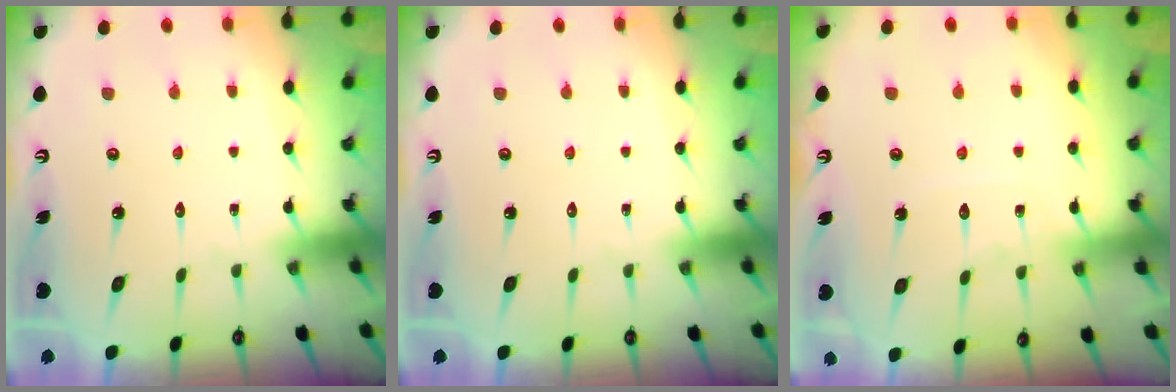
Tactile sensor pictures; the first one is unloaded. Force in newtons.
{"total": 0.0}
{"total": 7.9, "press": 7.9, "slide": 0.8}